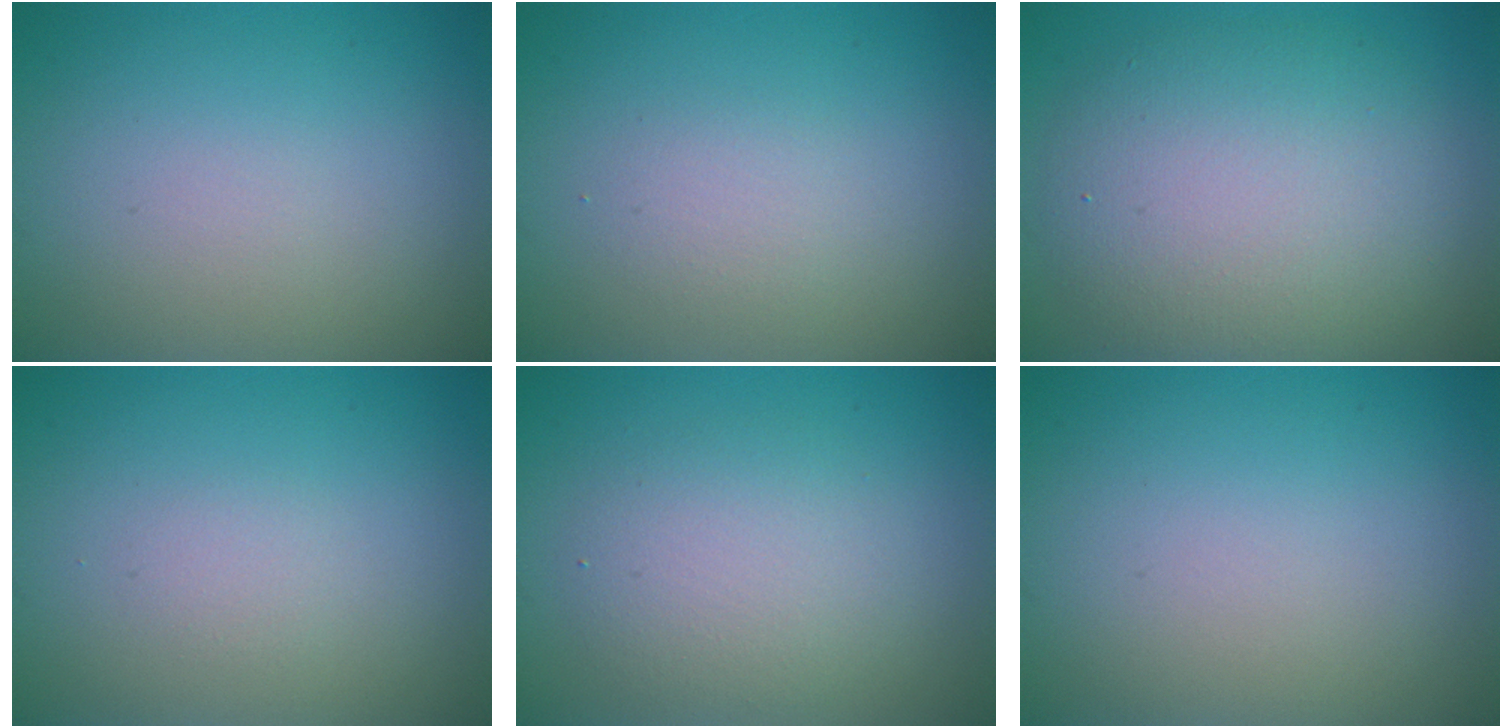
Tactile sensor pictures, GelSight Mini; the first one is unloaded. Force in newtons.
{"total": 1.4, "press": 1.4, "slide": 0.1}
{"total": 8.1, "press": 8.1, "slide": 0.4}
{"total": 0.7, "press": 0.7, "slide": 0.0}
{"total": 2.0, "press": 2.0, "slide": 0.2}
{"total": 0.0}